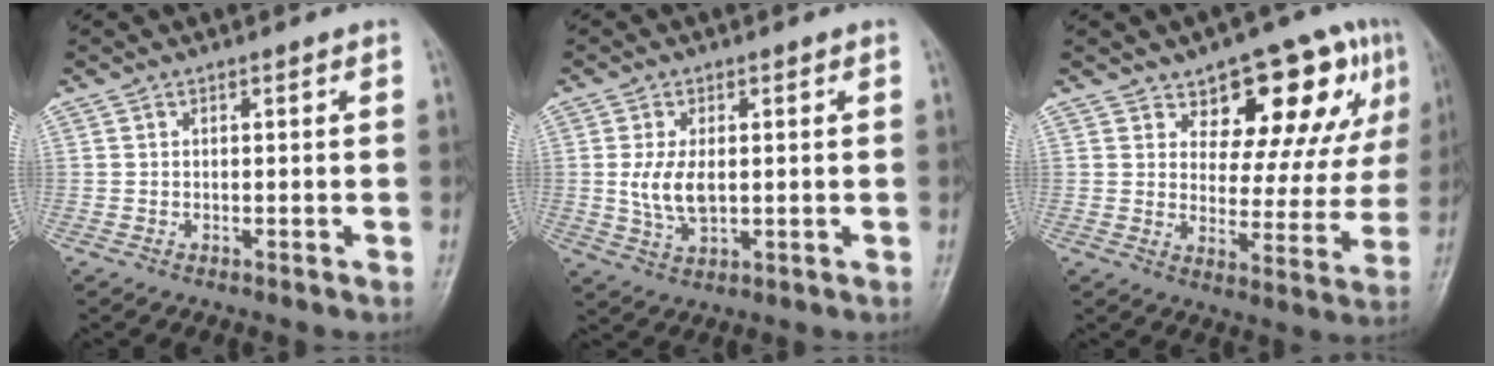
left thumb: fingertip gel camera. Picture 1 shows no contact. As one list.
[{"total": 6.2, "force": [0.3, 3.4, 5.2], "torque": [-0.106, -0.007, 0.010]}, {"total": 16.6, "force": [8.8, 8.1, 11.6], "torque": [-0.089, -0.040, 0.122]}]